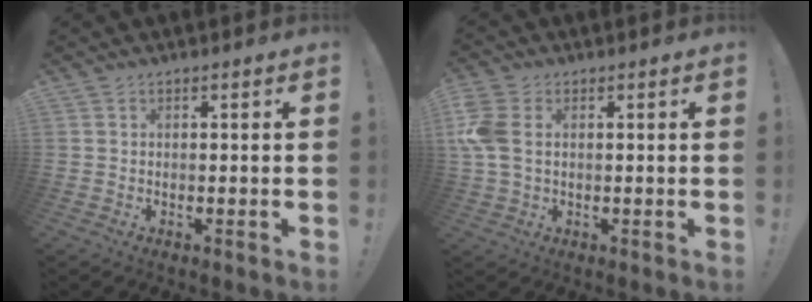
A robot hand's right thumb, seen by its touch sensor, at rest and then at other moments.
{"total": 7.8, "force": [1.2, 5.3, 5.6], "torque": [-0.138, 0.002, 0.024]}